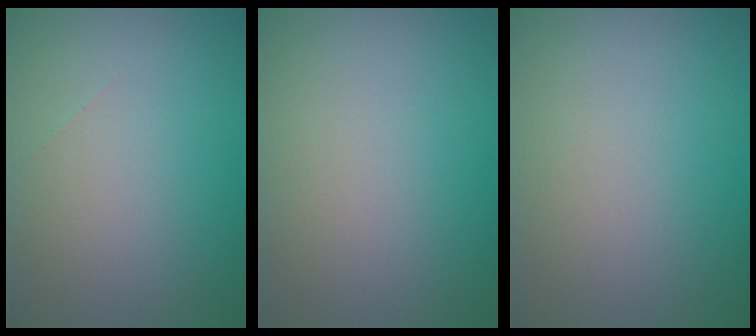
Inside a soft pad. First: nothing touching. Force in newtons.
{"total": 0.0}
{"total": 0.0}